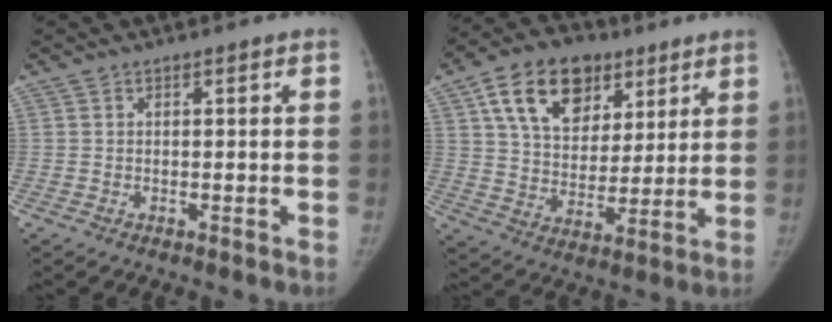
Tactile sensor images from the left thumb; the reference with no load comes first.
{"total": 17.6, "force": [8.5, 11.9, 9.6], "torque": [-0.125, -0.018, 0.144]}